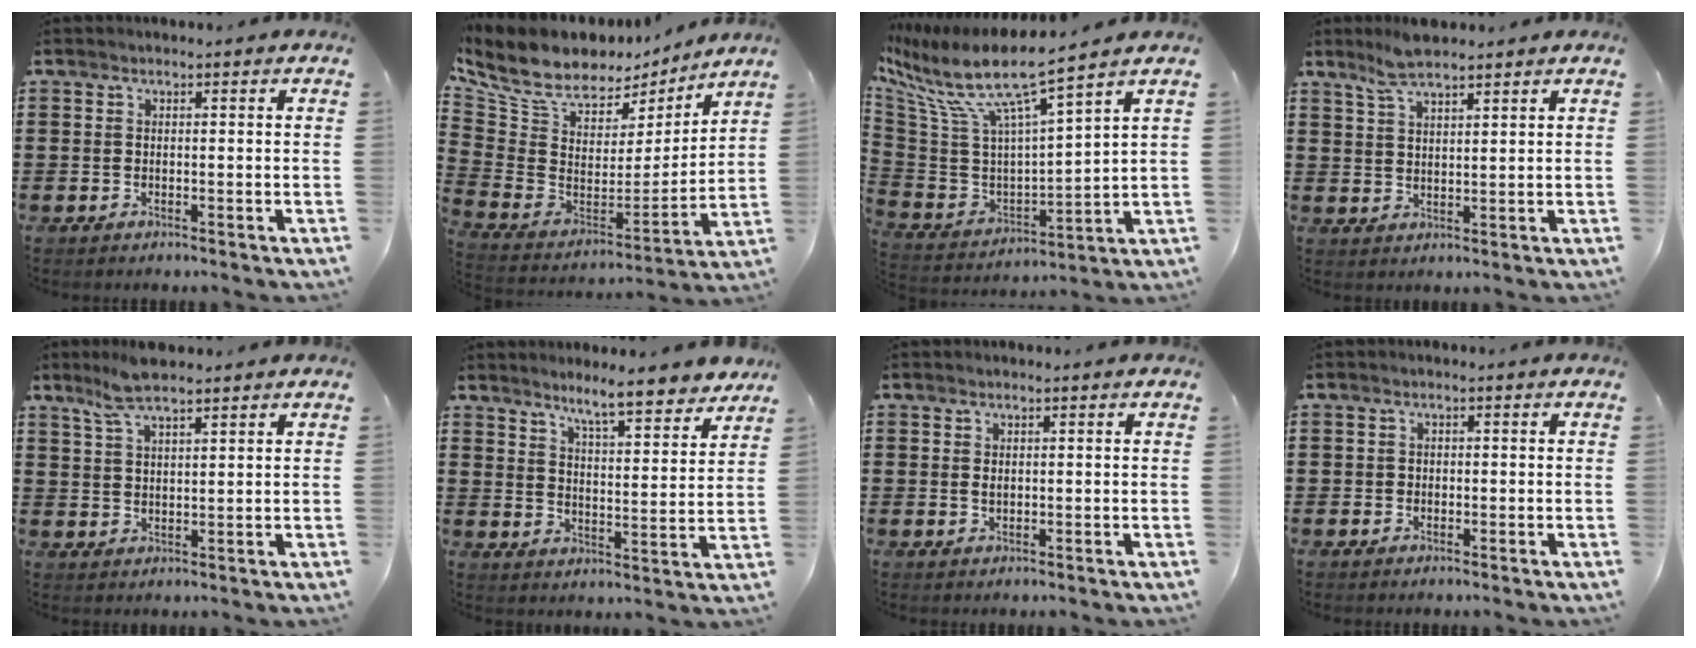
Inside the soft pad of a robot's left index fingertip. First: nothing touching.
{"total": 9.0, "force": [6.9, 4.2, 4.0], "torque": [-0.115, -0.044, 0.125]}
{"total": 10.1, "force": [7.0, 1.1, 7.3], "torque": [-0.171, -0.054, 0.109]}
{"total": 4.8, "force": [4.0, 1.0, 2.4], "torque": [-0.057, -0.002, 0.075]}
{"total": 5.4, "force": [4.2, 1.1, 3.1], "torque": [-0.070, -0.001, 0.078]}
{"total": 6.8, "force": [6.2, 0.0, 2.8], "torque": [-0.061, -0.037, 0.105]}
{"total": 0.9, "force": [0.3, 0.5, 0.7], "torque": [-0.016, 0.003, 0.005]}
{"total": 0.9, "force": [0.0, 0.8, 0.3], "torque": [-0.009, 0.005, -0.002]}